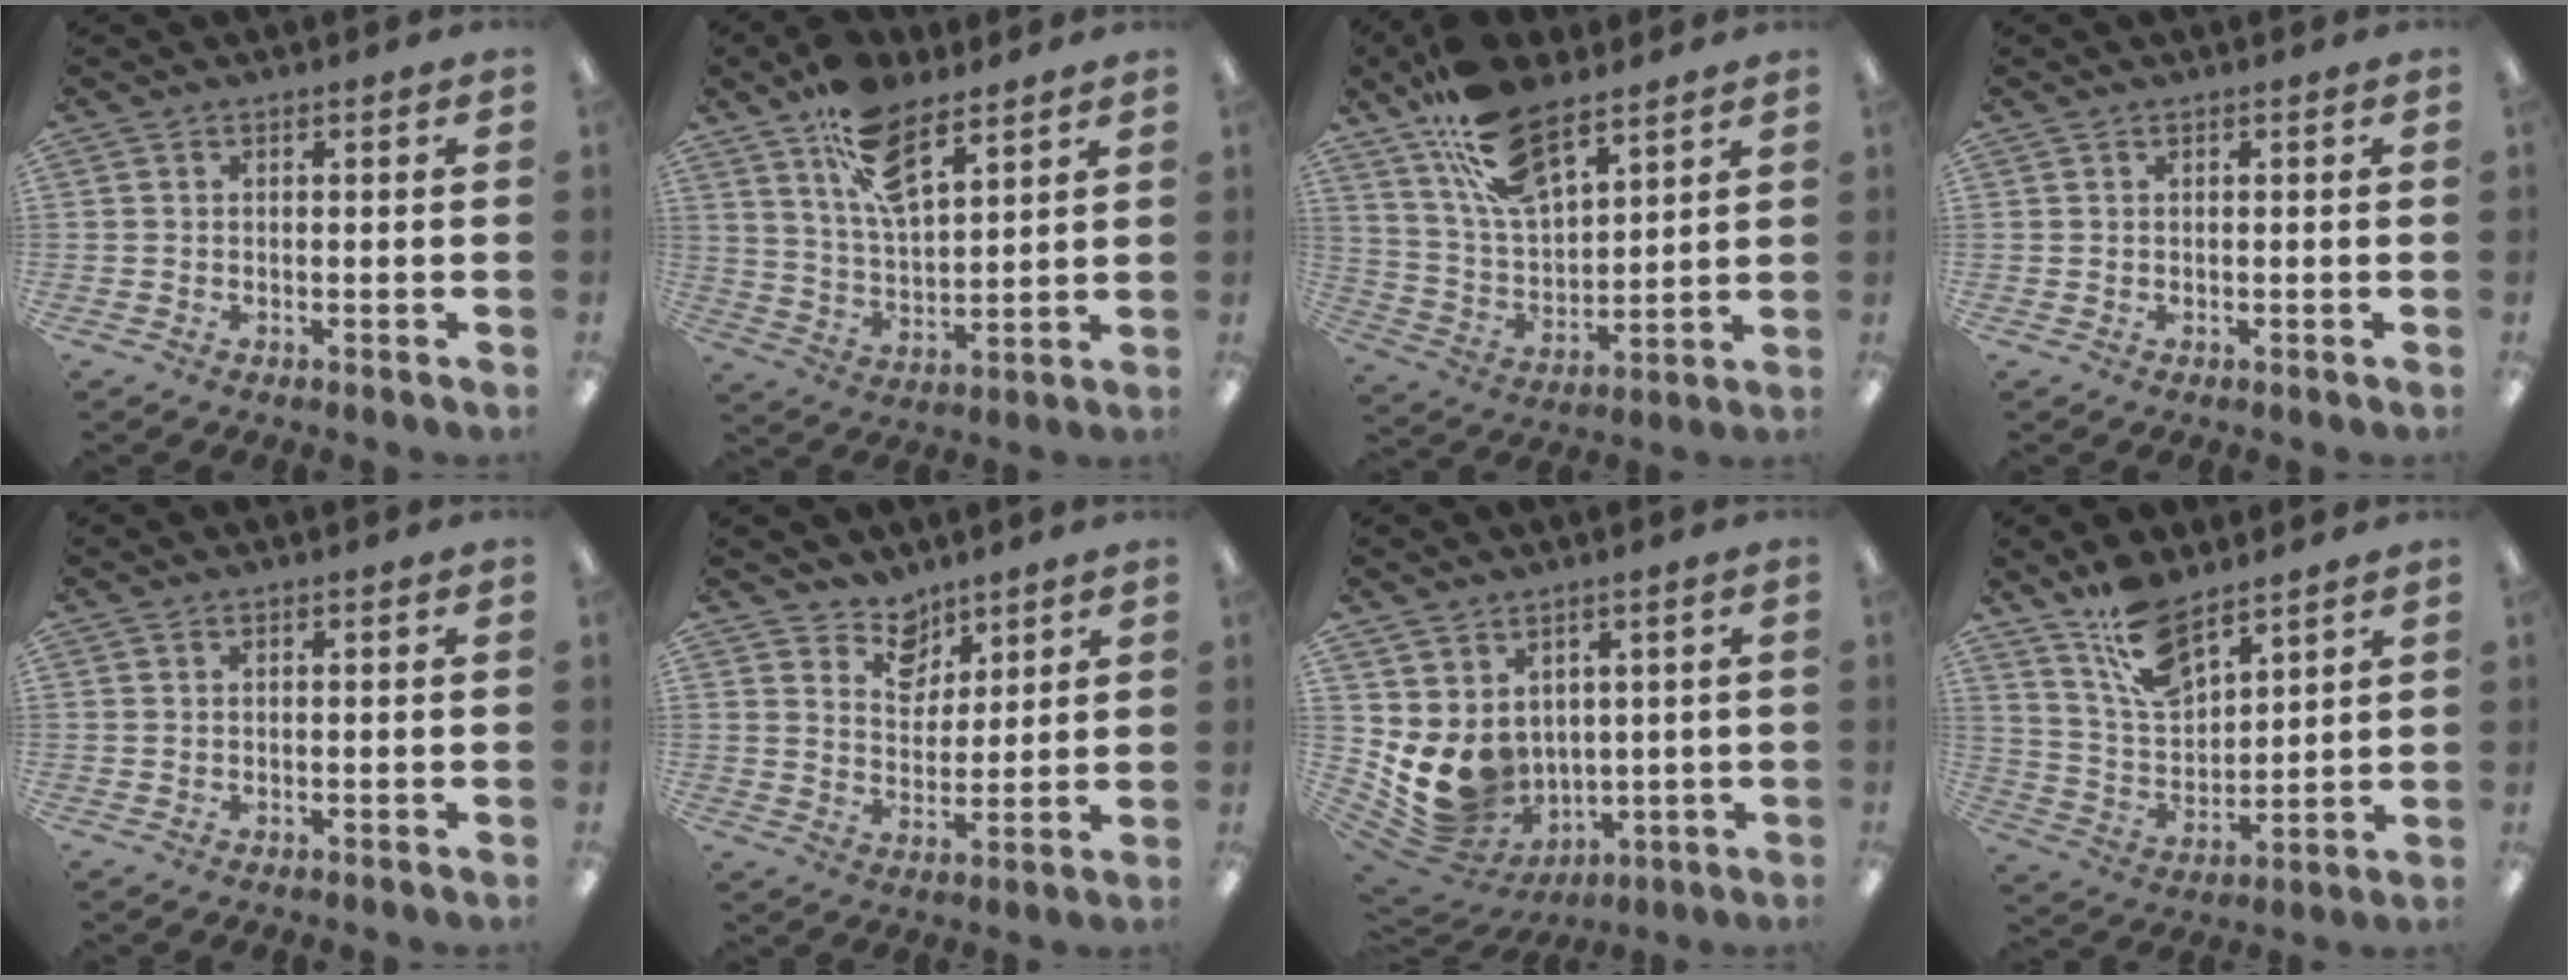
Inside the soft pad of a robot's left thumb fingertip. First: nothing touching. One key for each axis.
{"total": 13.5, "fx": 9.0, "fy": 5.9, "fz": 8.1, "tx": -0.144, "ty": -0.036, "tz": 0.163}
{"total": 17.7, "fx": 11.9, "fy": 8.0, "fz": 10.4, "tx": -0.195, "ty": -0.046, "tz": 0.216}
{"total": 0.0}
{"total": 0.0}
{"total": 7.5, "fx": 6.1, "fy": 4.3, "fz": 0.6, "tx": -0.010, "ty": -0.043, "tz": 0.112}
{"total": 10.6, "fx": 1.4, "fy": 9.0, "fz": 5.4, "tx": -0.119, "ty": -0.036, "tz": 0.037}
{"total": 13.0, "fx": 9.6, "fy": 5.5, "fz": 6.8, "tx": -0.134, "ty": -0.044, "tz": 0.179}